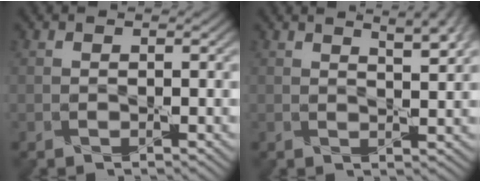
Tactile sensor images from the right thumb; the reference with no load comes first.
{"total": 5.7, "force": [3.5, 1.5, 4.3], "torque": [-0.057, 0.013, 0.045]}